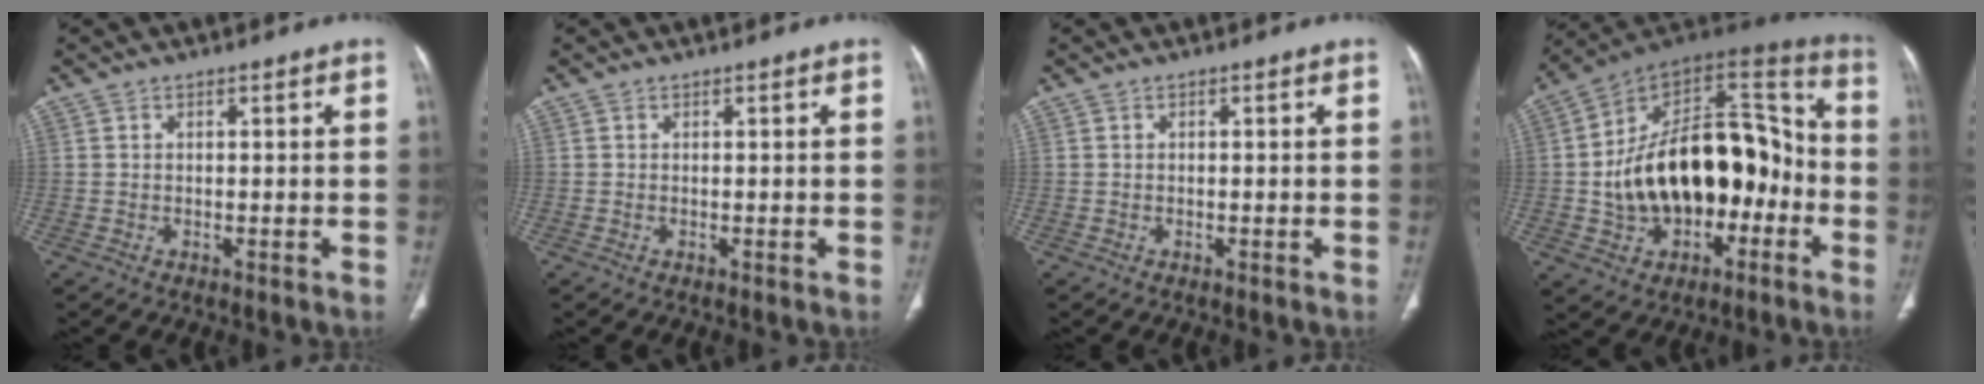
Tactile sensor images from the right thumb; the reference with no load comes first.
{"total": 0.0}
{"total": 0.0}
{"total": 26.7, "force": [-4.4, 16.5, 20.6], "torque": [-0.305, 0.053, -0.061]}